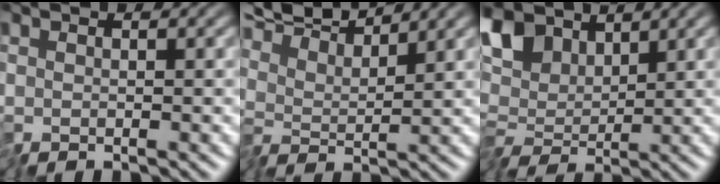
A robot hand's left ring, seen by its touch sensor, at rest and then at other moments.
{"total": 6.0, "force": [5.4, 0.8, 2.5], "torque": [-0.065, 0.017, 0.095]}
{"total": 6.4, "force": [2.3, 3.6, 4.8], "torque": [-0.105, 0.015, 0.029]}